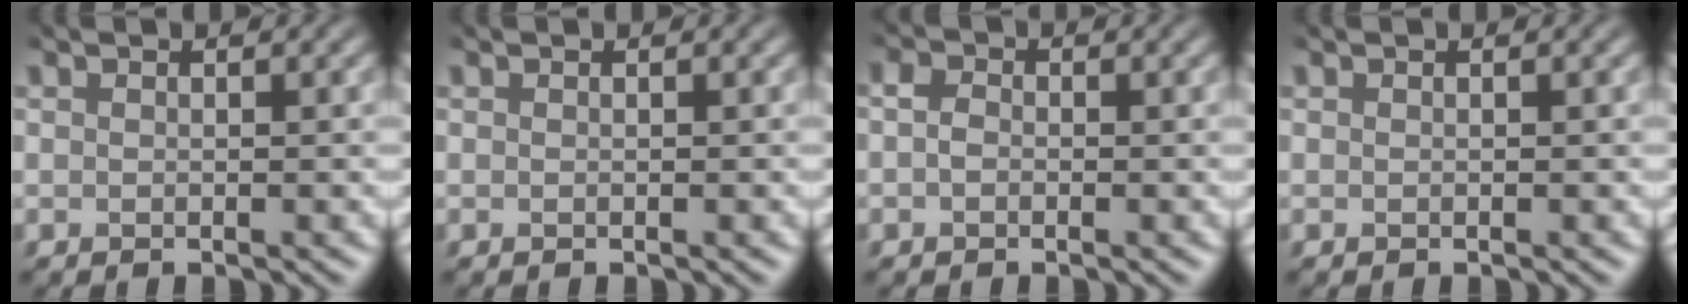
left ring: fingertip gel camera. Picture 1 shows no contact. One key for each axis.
{"total": 0.0}
{"total": 1.2, "fx": -1.1, "fy": 0.5, "fz": -0.3, "tx": -0.005, "ty": 0.006, "tz": -0.017}
{"total": 0.0}